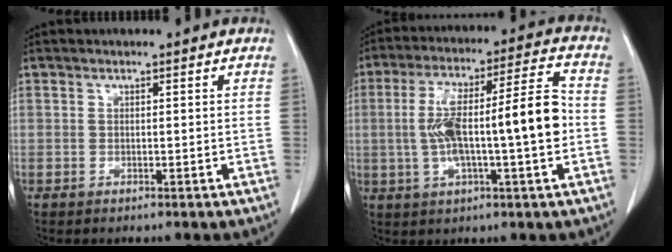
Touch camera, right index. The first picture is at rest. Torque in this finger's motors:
{"motor_torque": [1.56, 0.25, 0.42, 0.15]}